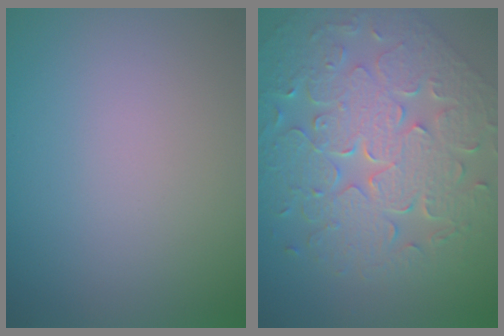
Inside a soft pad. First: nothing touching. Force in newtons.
{"total": 9.3, "press": 6.6, "slide": 6.5}